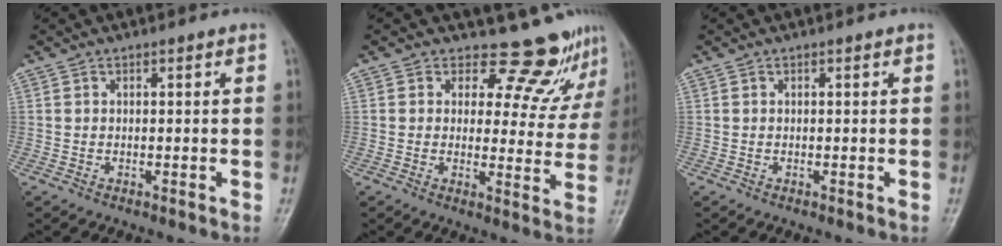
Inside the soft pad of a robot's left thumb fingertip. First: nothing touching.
{"total": 10.7, "force": [9.4, 4.6, 2.1], "torque": [0.018, -0.073, 0.101]}
{"total": 0.0}